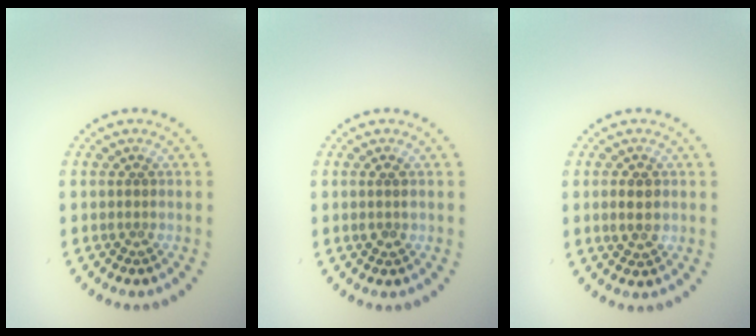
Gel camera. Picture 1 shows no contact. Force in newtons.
{"total": 1.1, "press": 1.0, "slide": 0.4}
{"total": 1.6, "press": 1.6, "slide": 0.2}